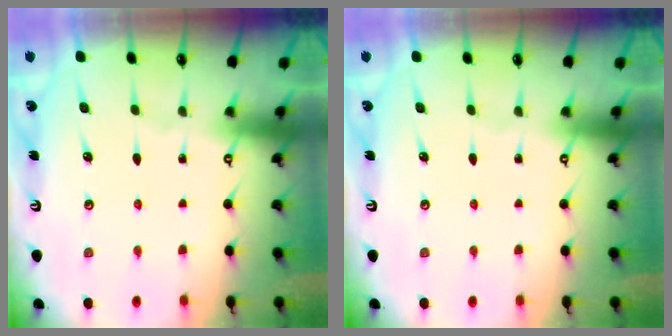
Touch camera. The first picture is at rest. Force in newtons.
{"total": 0.0}